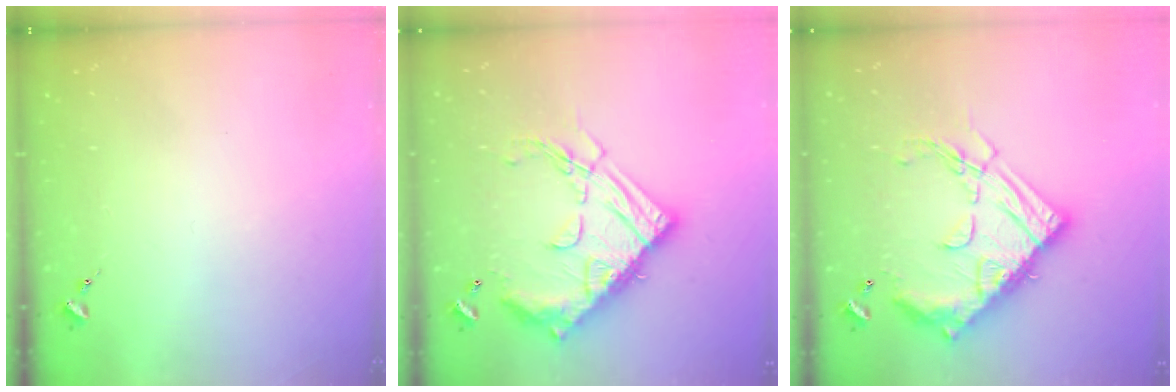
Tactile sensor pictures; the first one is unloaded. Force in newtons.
{"total": 23.7, "press": 23.6, "slide": 2.2}
{"total": 23.7, "press": 23.6, "slide": 2.2}